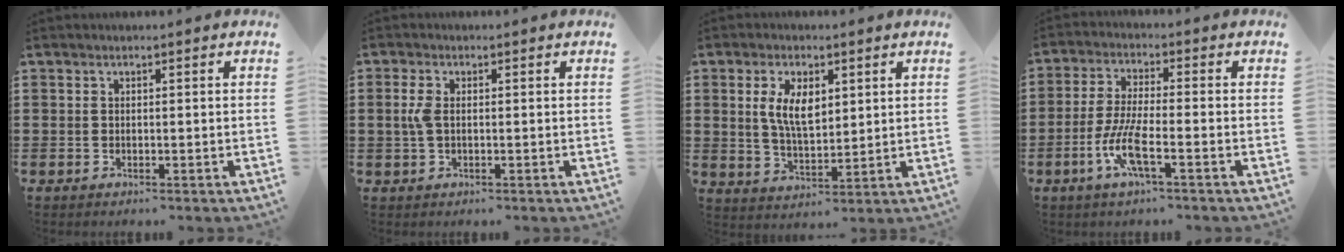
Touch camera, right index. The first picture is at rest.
{"total": 3.1, "force": [0.1, 1.4, 2.7], "torque": [-0.077, -0.002, -0.007]}
{"total": 6.4, "force": [1.9, 3.1, 5.3], "torque": [-0.104, 0.007, 0.031]}
{"total": 7.3, "force": [-3.2, 1.5, 6.4], "torque": [-0.145, -0.013, -0.065]}